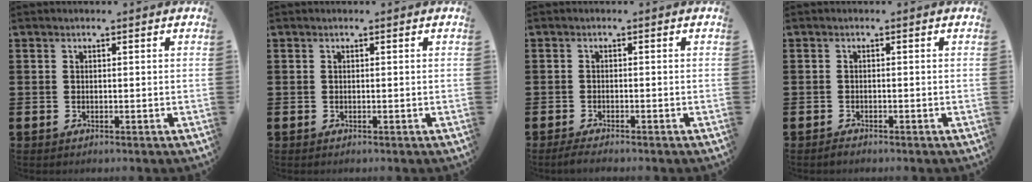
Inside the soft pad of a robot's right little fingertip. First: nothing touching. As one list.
[{"total": 0.0}, {"total": 1.3, "force": [-1.0, 0.1, 0.8], "torque": [-0.014, -0.002, -0.019]}, {"total": 0.5, "force": [-0.5, 0.1, 0.1], "torque": [-0.004, -0.003, -0.010]}]